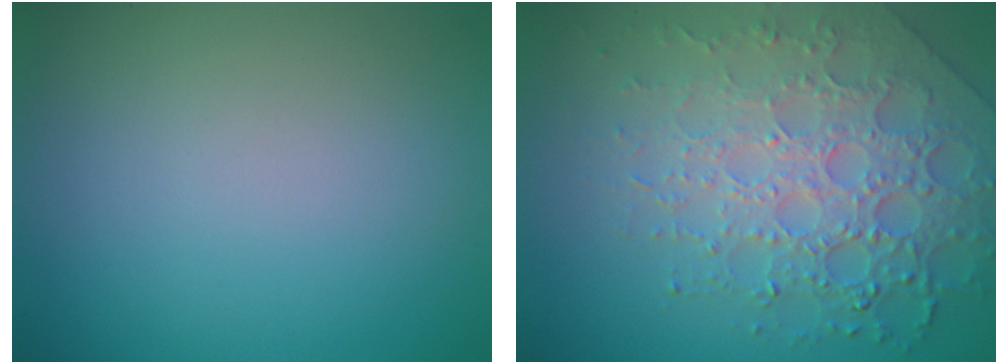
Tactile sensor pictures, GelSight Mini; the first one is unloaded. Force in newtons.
{"total": 8.0, "press": 5.6, "slide": 5.8}